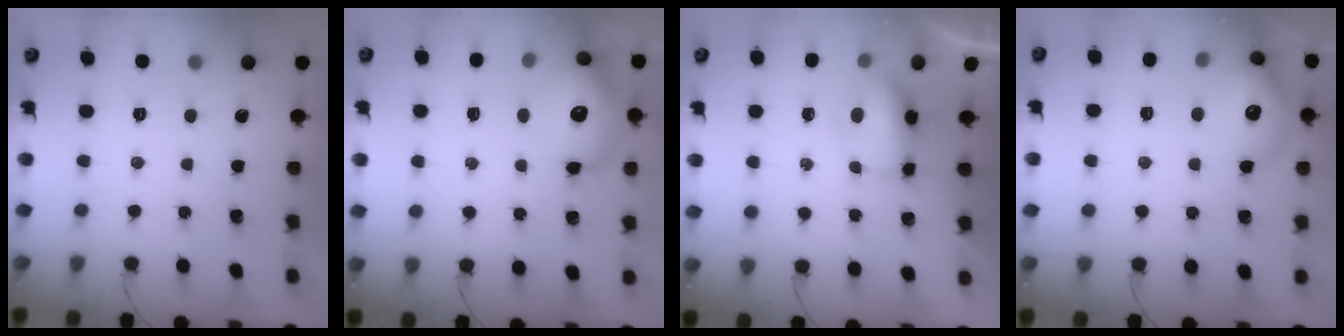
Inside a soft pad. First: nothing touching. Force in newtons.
{"total": 14.3, "press": 13.9, "slide": 3.1}
{"total": 6.7, "press": 6.7, "slide": 0.6}
{"total": 15.6, "press": 15.5, "slide": 1.5}